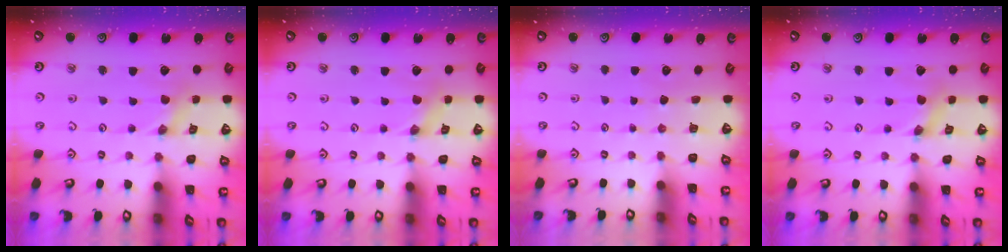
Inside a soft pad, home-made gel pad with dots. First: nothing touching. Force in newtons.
{"total": 0.6, "press": 0.6, "slide": 0.1}
{"total": 0.0}
{"total": 1.4, "press": 1.4, "slide": 0.0}